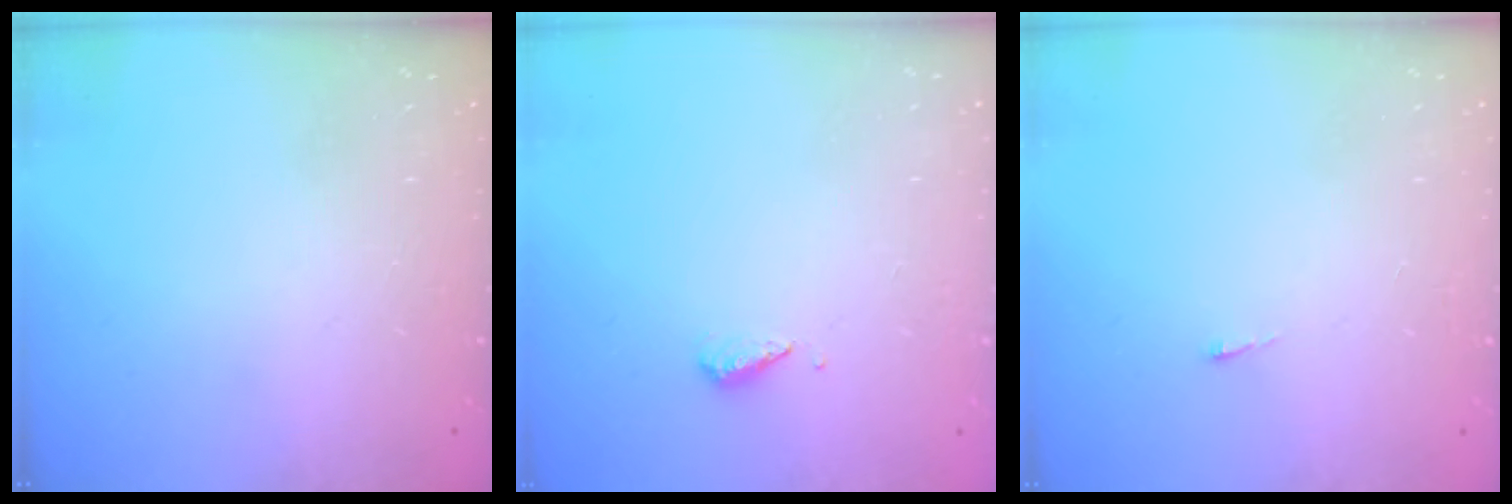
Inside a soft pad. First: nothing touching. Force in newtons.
{"total": 4.4, "press": 4.4, "slide": 0.5}
{"total": 2.7, "press": 2.7, "slide": 0.4}